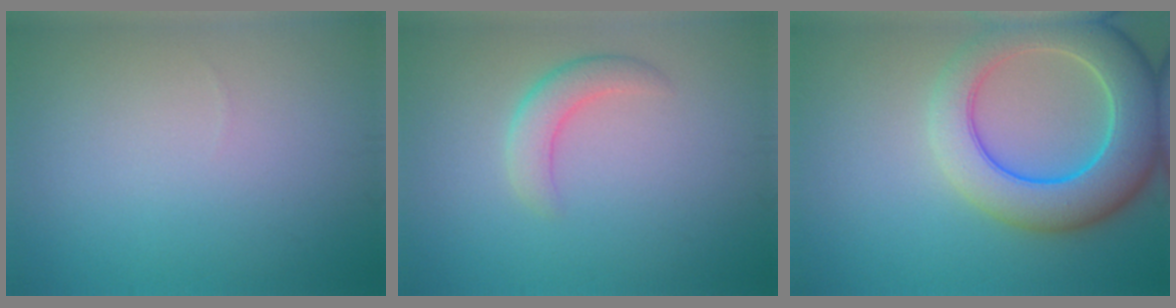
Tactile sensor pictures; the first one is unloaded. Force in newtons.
{"total": 2.5, "press": 2.5, "slide": 0.1}
{"total": 8.9, "press": 8.8, "slide": 0.7}